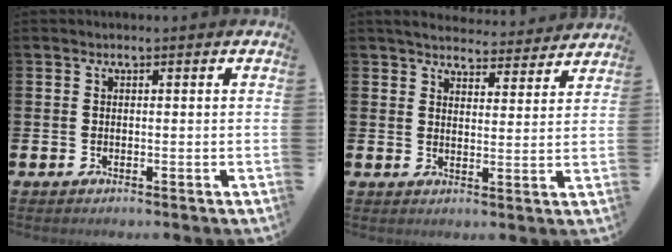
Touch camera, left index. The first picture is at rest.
{"total": 4.6, "force": [4.5, 0.9, 0.4], "torque": [-0.016, -0.034, 0.077]}